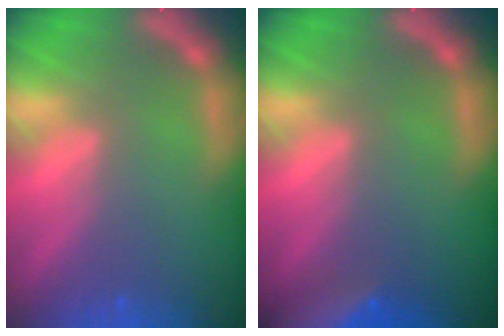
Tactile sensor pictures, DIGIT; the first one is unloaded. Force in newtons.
{"total": 9.4}